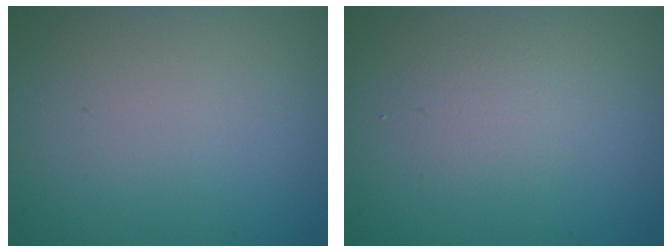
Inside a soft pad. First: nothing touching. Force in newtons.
{"total": 1.4, "press": 1.4, "slide": 0.0}